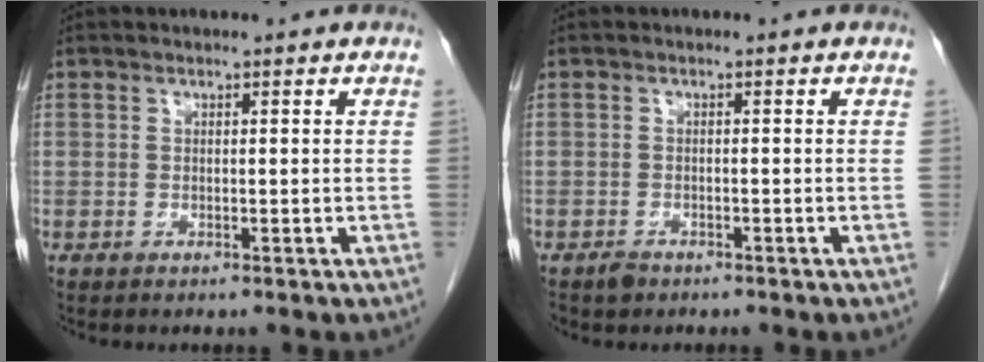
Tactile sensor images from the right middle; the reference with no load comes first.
{"total": 1.3, "force": [-1.1, 0.7, 0.3], "torque": [-0.010, 0.000, -0.015]}